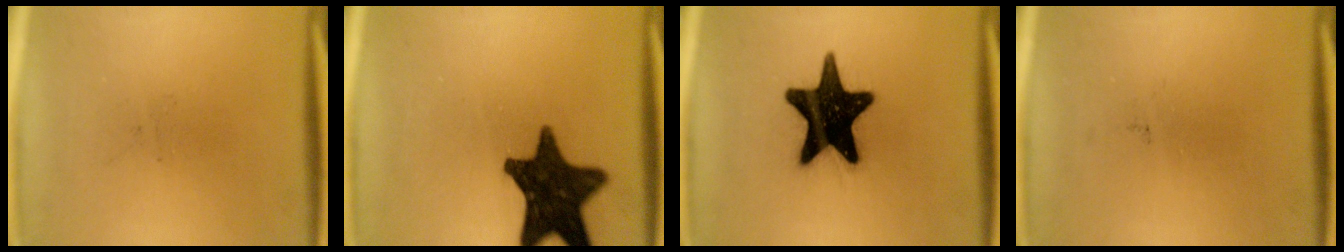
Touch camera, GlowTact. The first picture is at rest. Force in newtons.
{"total": 15.6}
{"total": 19.6}
{"total": 0.0}